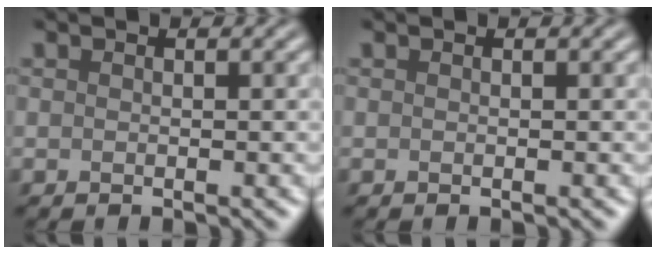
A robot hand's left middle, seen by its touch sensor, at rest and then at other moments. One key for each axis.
{"total": 0.0}